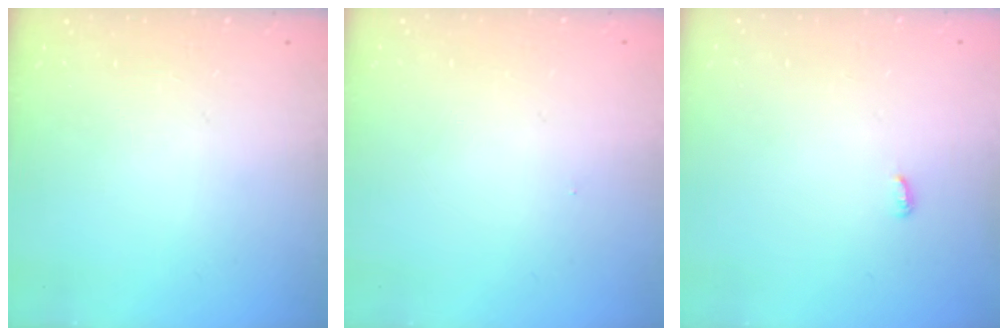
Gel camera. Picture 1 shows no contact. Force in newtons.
{"total": 5.3, "press": 0.3, "slide": 5.2}
{"total": 2.9, "press": 2.9, "slide": 0.2}